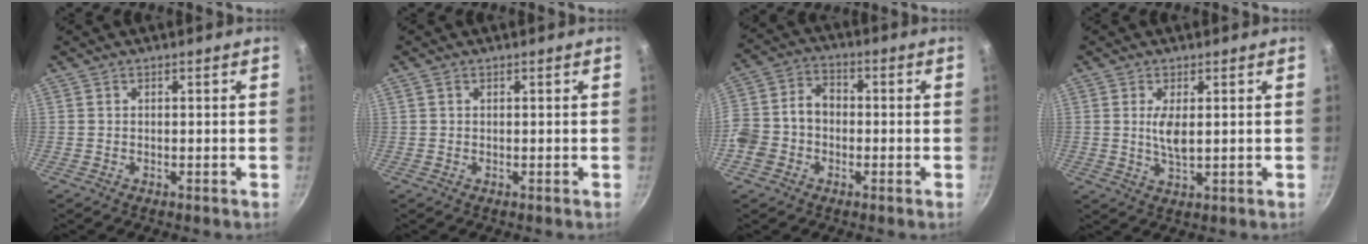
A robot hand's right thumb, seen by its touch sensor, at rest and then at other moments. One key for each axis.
{"total": 0.7, "fx": 0.3, "fy": 0.5, "fz": 0.3, "tx": -0.006, "ty": 0.003, "tz": 0.005}
{"total": 9.9, "fx": -2.2, "fy": 7.8, "fz": 5.7, "tx": -0.091, "ty": 0.036, "tz": -0.055}
{"total": 4.4, "fx": 0.8, "fy": 1.7, "fz": 4.0, "tx": -0.078, "ty": -0.008, "tz": 0.017}